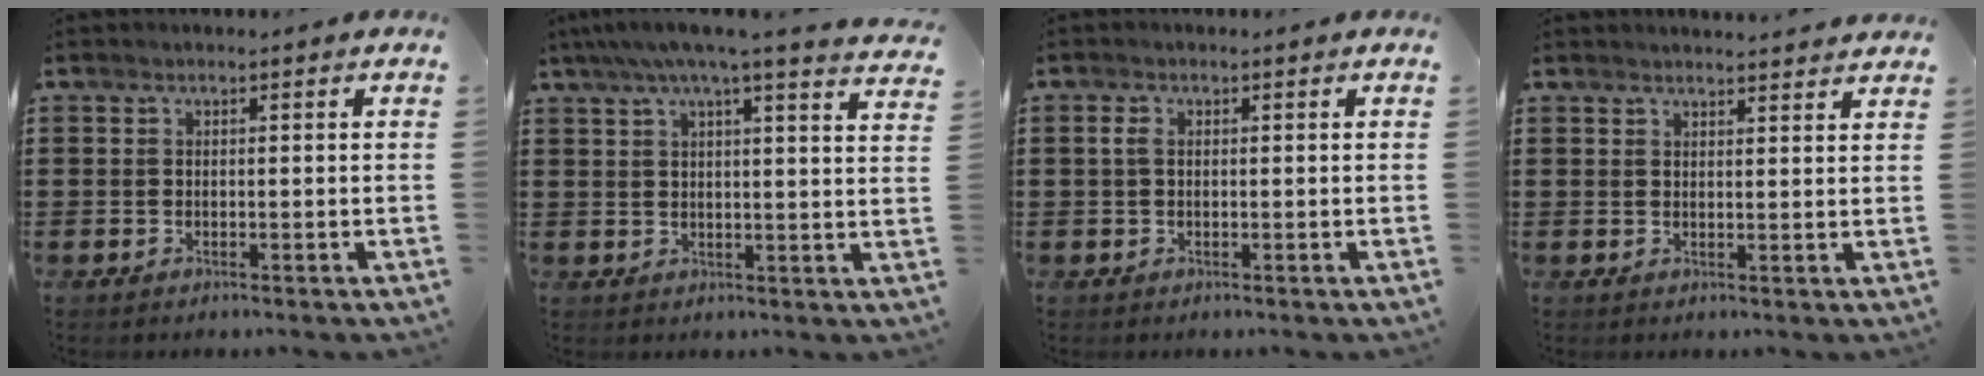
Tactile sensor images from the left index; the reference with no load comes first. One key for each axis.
{"total": 5.6, "fx": 4.5, "fy": -0.4, "fz": 3.2, "tx": -0.080, "ty": -0.020, "tz": 0.075}
{"total": 1.6, "fx": 0.3, "fy": 0.8, "fz": 1.3, "tx": -0.027, "ty": 0.006, "tz": 0.004}
{"total": 2.0, "fx": 2.0, "fy": -0.1, "fz": 0.1, "tx": -0.007, "ty": -0.004, "tz": 0.039}